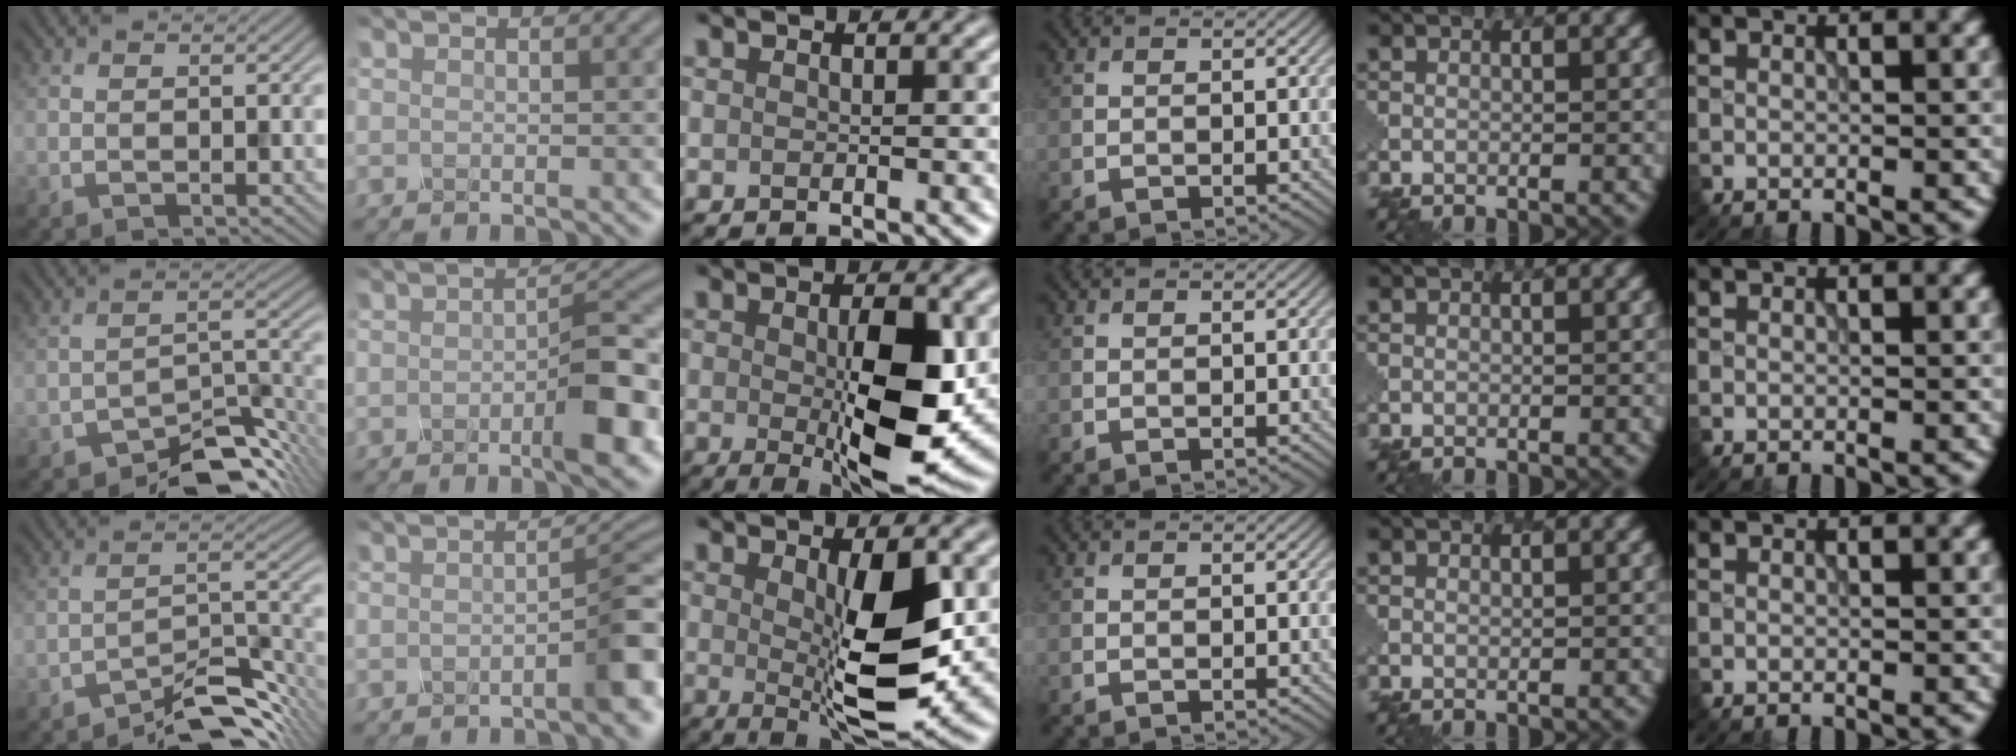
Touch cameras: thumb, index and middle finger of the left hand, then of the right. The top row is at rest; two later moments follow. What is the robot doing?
{"motion": "press", "object": "mechanical pencil"}